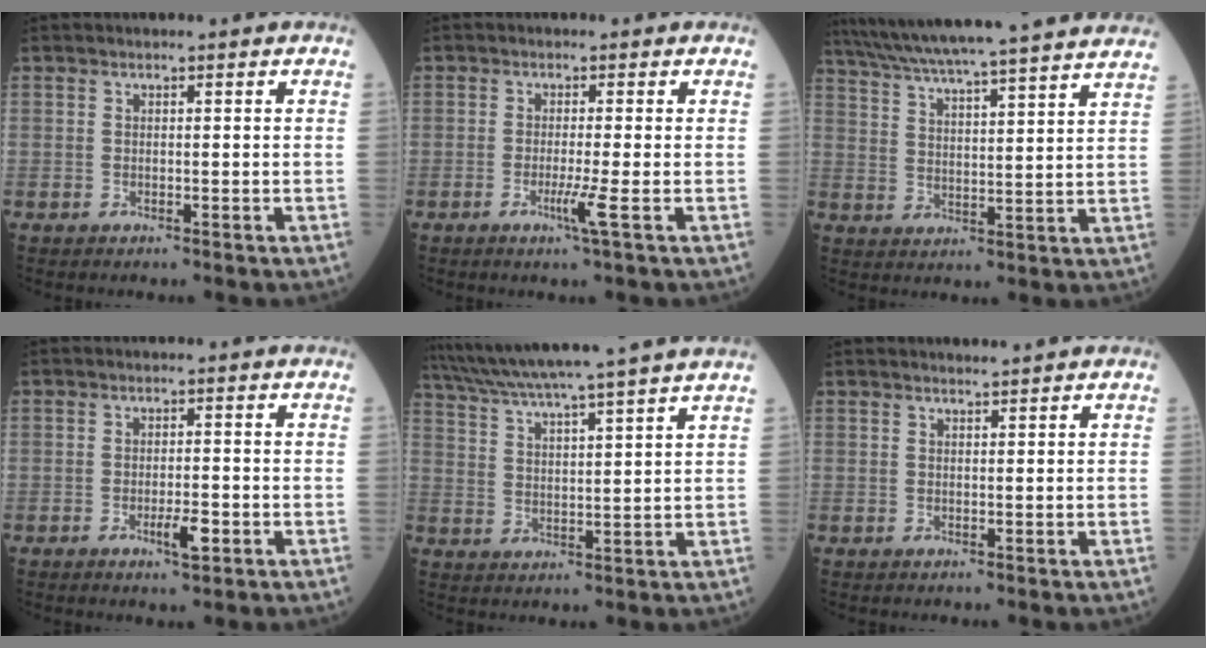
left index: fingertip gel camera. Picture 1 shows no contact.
{"total": 2.9, "force": [-1.2, -0.8, 2.5], "torque": [-0.054, -0.009, -0.023]}
{"total": 25.6, "force": [23.1, -0.1, 11.1], "torque": [-0.189, -0.005, 0.314]}
{"total": 3.4, "force": [-1.5, 0.8, 2.9], "torque": [-0.052, 0.000, -0.021]}
{"total": 17.7, "force": [15.5, -1.8, 8.3], "torque": [-0.152, -0.005, 0.224]}
{"total": 1.2, "force": [1.1, -0.2, 0.2], "torque": [-0.006, 0.002, 0.023]}